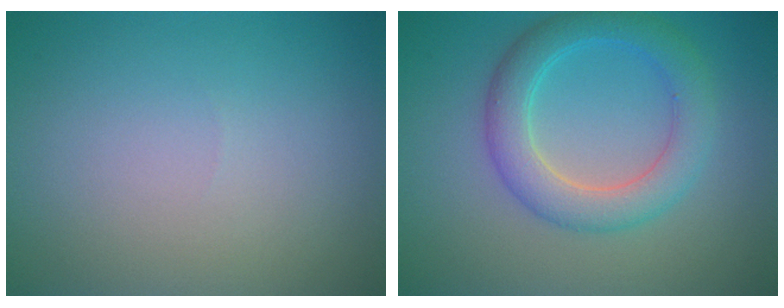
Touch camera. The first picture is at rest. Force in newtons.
{"total": 4.7, "press": 4.7, "slide": 0.2}